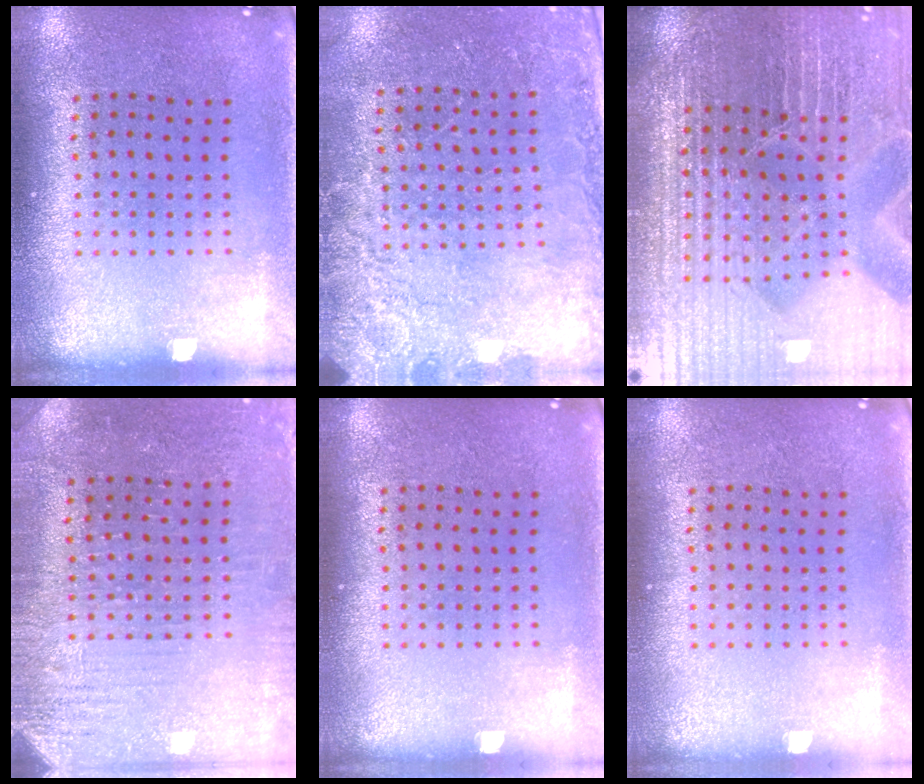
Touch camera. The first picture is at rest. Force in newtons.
{"total": 2.5, "press": 2.4, "slide": 0.5}
{"total": 5.3, "press": 5.0, "slide": 1.8}
{"total": 3.0, "press": 2.9, "slide": 0.7}
{"total": 0.0}
{"total": 0.0}